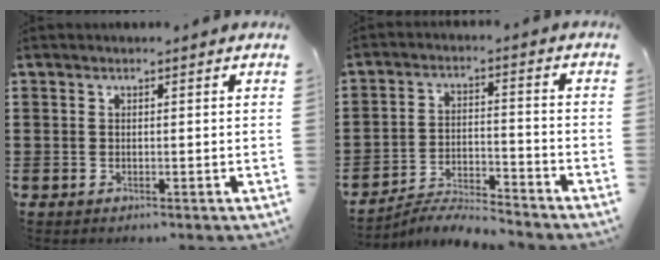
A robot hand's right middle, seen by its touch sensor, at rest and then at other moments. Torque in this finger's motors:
{"motor_torque": [0.13, -0.03, -0.01, 0.02]}